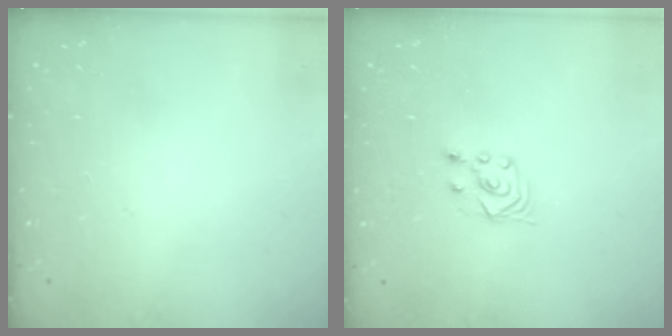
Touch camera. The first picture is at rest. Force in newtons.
{"total": 2.9, "press": 2.5, "slide": 1.4}